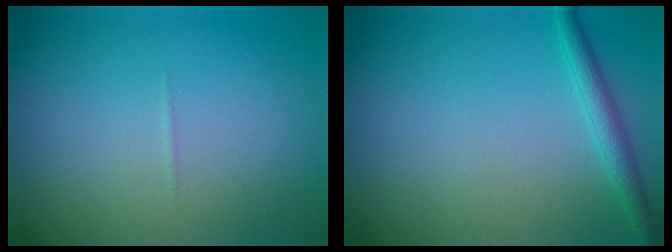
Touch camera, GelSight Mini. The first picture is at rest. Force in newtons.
{"total": 1.8, "press": 1.8, "slide": 0.1}